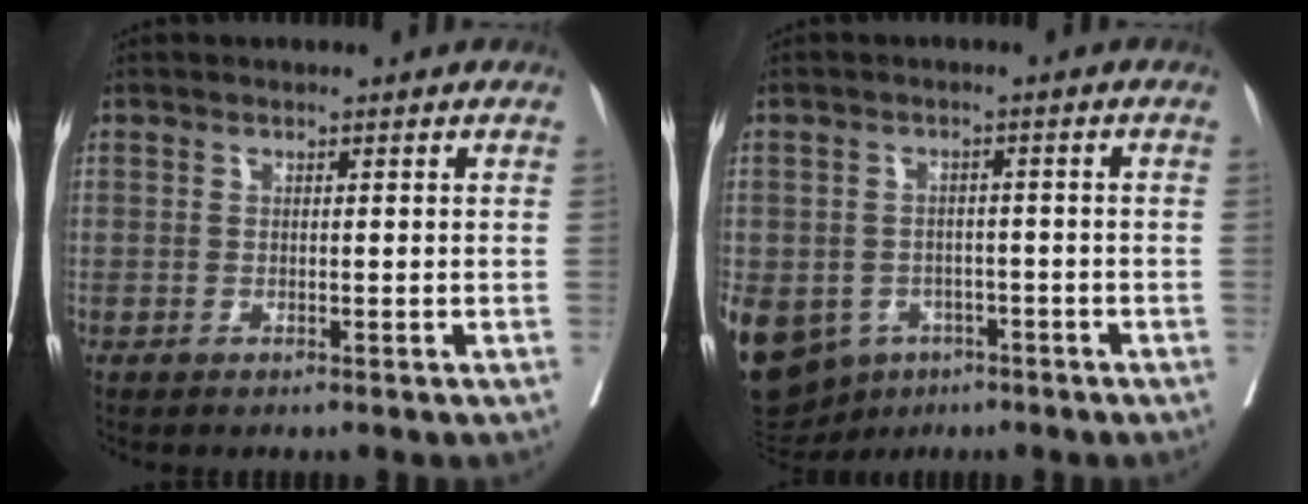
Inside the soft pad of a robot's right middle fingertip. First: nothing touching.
{"total": 22.1, "force": [-9.6, 17.6, 9.3], "torque": [-0.306, -0.010, -0.130]}